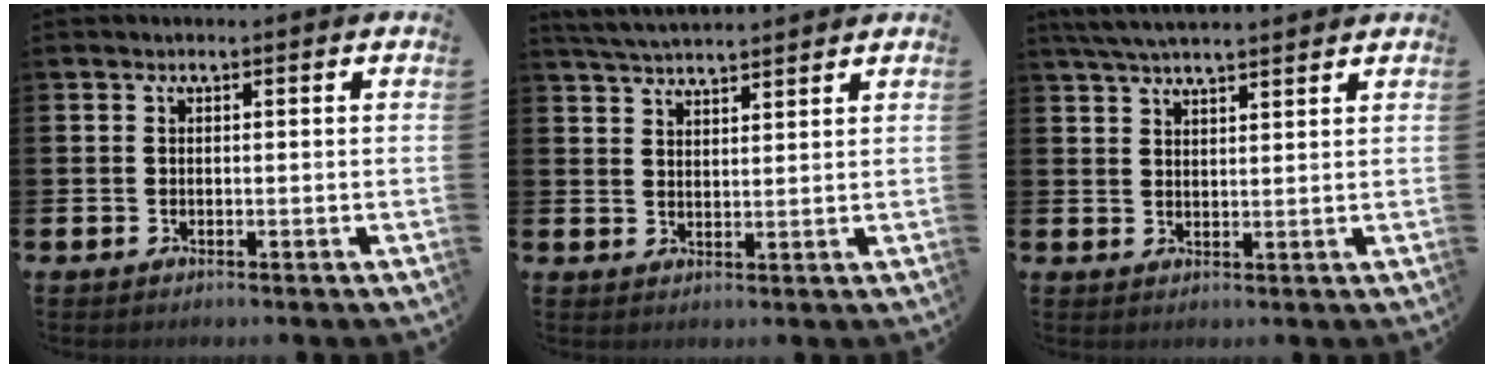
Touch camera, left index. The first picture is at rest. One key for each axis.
{"total": 4.0, "fx": 4.0, "fy": 0.2, "fz": 0.5, "tx": -0.026, "ty": -0.017, "tz": 0.074}
{"total": 4.7, "fx": 4.4, "fy": 0.5, "fz": 1.5, "tx": -0.038, "ty": -0.012, "tz": 0.081}